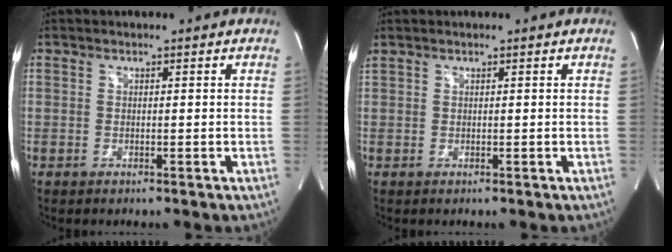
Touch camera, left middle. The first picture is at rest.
{"total": 0.7, "force": [0.6, 0.0, 0.3], "torque": [-0.025, 0.020, 0.021]}